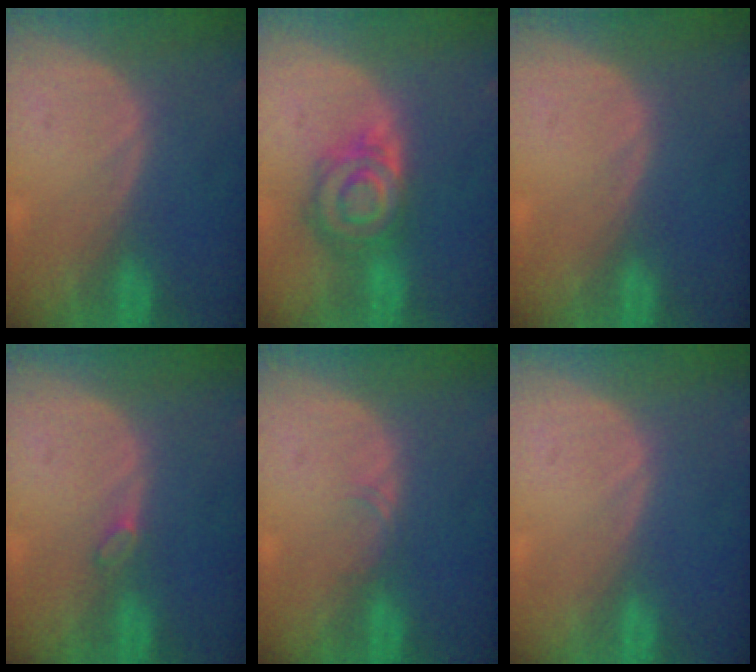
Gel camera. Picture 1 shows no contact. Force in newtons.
{"total": 8.1, "press": 7.1, "slide": 3.9}
{"total": 0.5, "press": 0.0, "slide": 0.5}
{"total": 1.2, "press": 1.1, "slide": 0.2}
{"total": 1.1, "press": 1.1, "slide": 0.1}
{"total": 0.0}